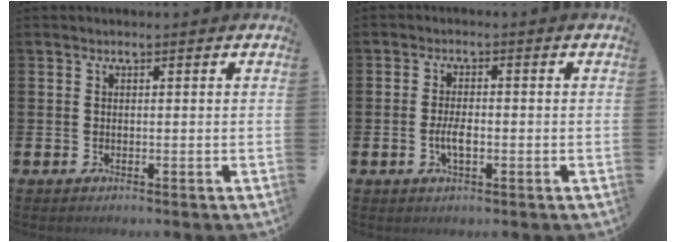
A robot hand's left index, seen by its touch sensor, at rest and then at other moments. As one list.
[{"total": 3.0, "force": [-0.6, 1.2, 2.7], "torque": [-0.033, -0.004, -0.015]}]